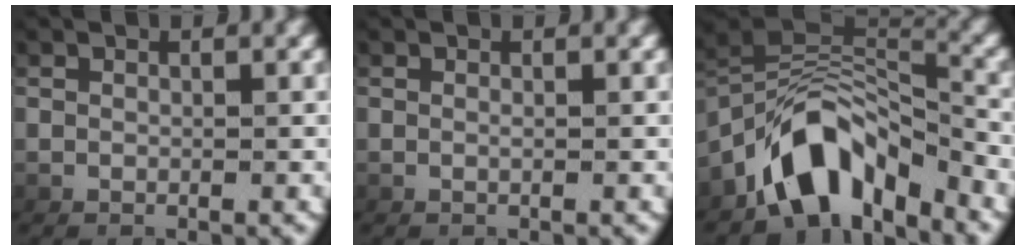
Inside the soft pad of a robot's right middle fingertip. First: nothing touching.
{"total": 0.0}
{"total": 7.8, "force": [-3.4, 4.9, 5.1], "torque": [-0.109, -0.014, -0.051]}